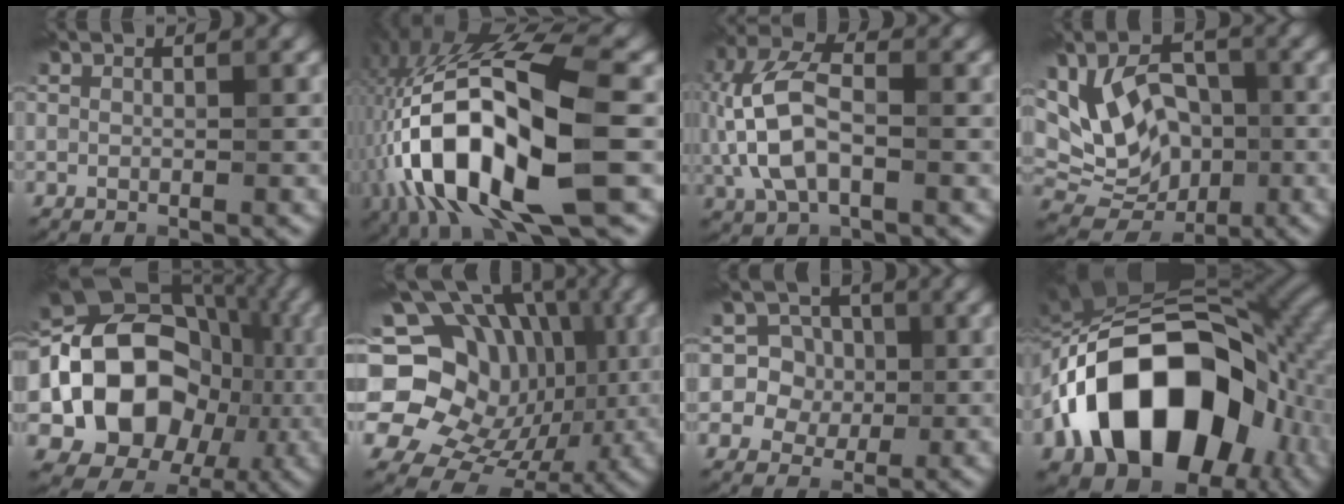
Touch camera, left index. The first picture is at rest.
{"total": 14.2, "force": [-4.6, 4.6, 12.6], "torque": [-0.231, 0.013, -0.074]}
{"total": 7.6, "force": [0.0, 4.2, 6.3], "torque": [-0.147, 0.019, -0.010]}
{"total": 9.9, "force": [0.6, 6.9, 7.1], "torque": [-0.113, 0.008, 0.019]}
{"total": 15.1, "force": [-2.0, 11.8, 9.1], "torque": [-0.150, 0.006, -0.042]}
{"total": 18.9, "force": [0.1, 16.1, 9.8], "torque": [-0.198, 0.046, -0.006]}
{"total": 7.4, "force": [0.5, 7.3, 1.5], "torque": [-0.043, 0.034, 0.005]}
{"total": 16.9, "force": [-5.1, 10.7, 12.0], "torque": [-0.193, 0.020, -0.101]}